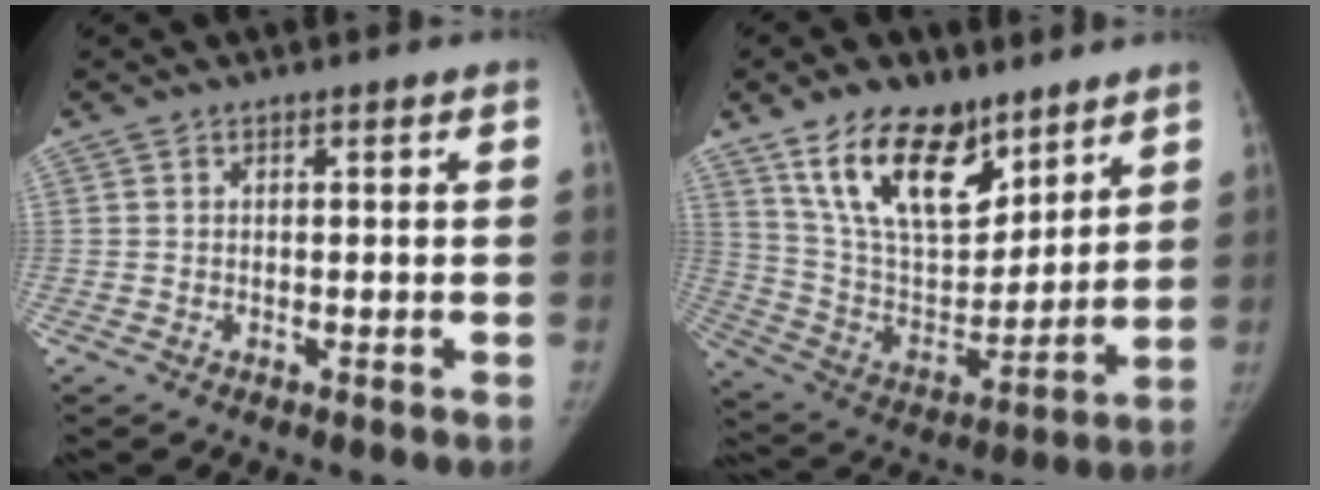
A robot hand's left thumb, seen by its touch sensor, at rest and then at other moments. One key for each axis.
{"total": 19.7, "fx": 12.4, "fy": 10.3, "fz": 11.3, "tx": -0.152, "ty": -0.061, "tz": 0.235}